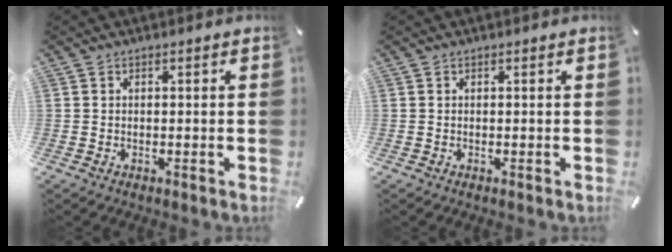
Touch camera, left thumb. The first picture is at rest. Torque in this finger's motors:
{"motor_torque": [0.00, 0.00, 0.00, 0.00, 0.00]}